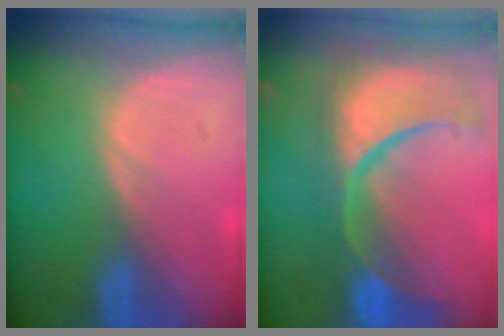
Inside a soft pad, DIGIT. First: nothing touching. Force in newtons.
{"total": 13.7, "press": 10.9, "slide": 8.4}